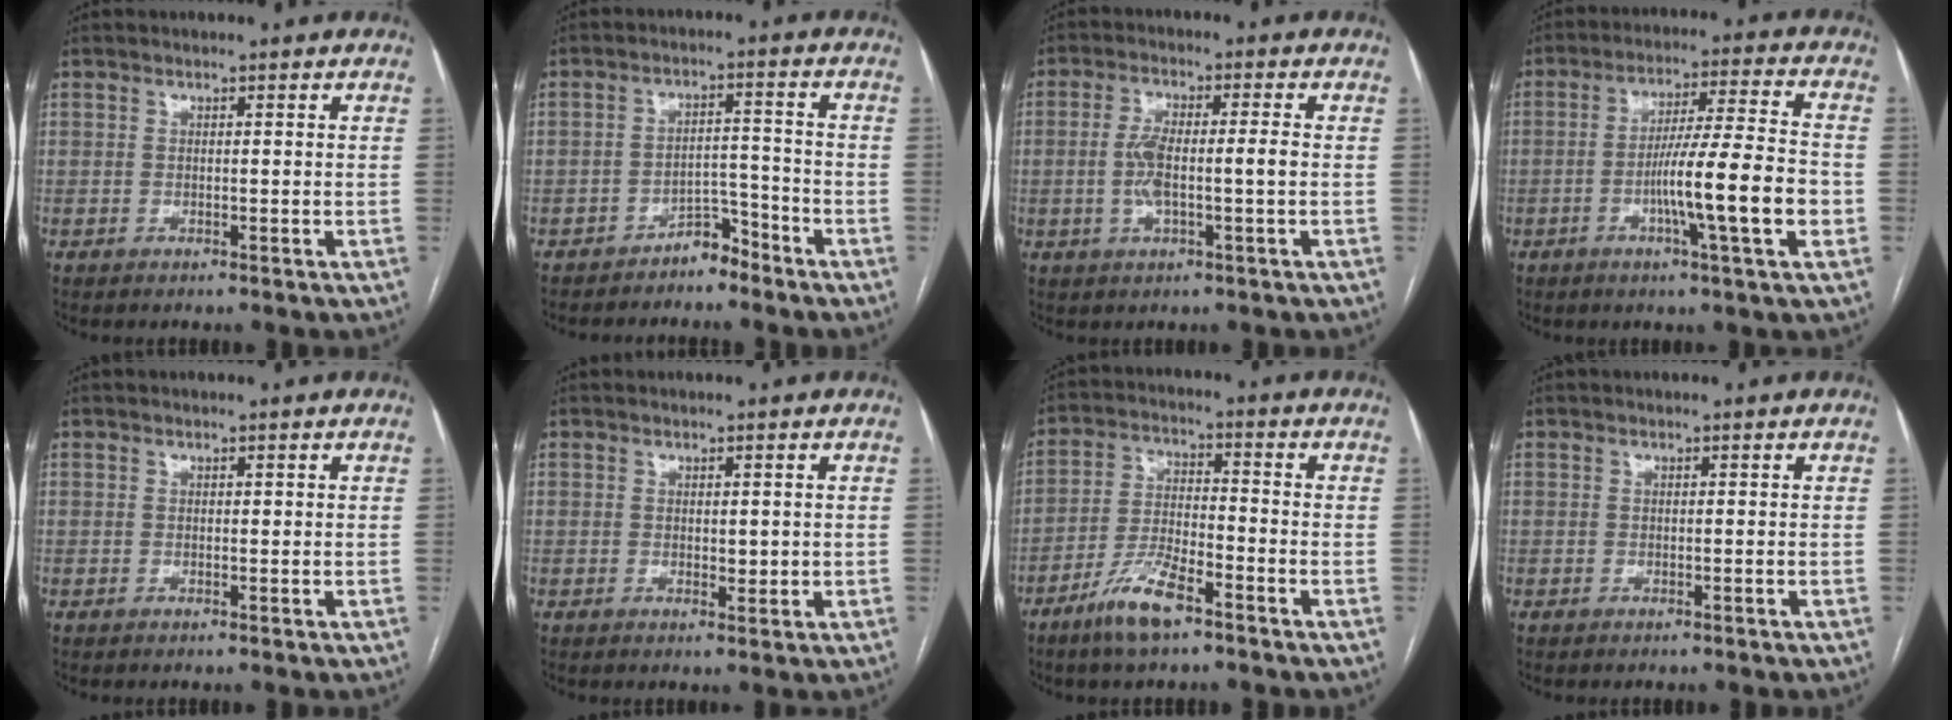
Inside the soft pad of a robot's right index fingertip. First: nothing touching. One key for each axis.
{"total": 4.0, "fx": -3.5, "fy": 1.5, "fz": 1.2, "tx": -0.010, "ty": 0.008, "tz": -0.059}
{"total": 6.3, "fx": -0.7, "fy": 1.1, "fz": 6.2, "tx": -0.128, "ty": 0.009, "tz": -0.013}
{"total": 12.6, "fx": -3.3, "fy": -0.3, "fz": 12.2, "tx": -0.200, "ty": 0.000, "tz": -0.058}
{"total": 0.0}
{"total": 1.7, "fx": 0.2, "fy": 0.8, "fz": 1.4, "tx": -0.018, "ty": -0.005, "tz": 0.005}
{"total": 8.2, "fx": -5.5, "fy": 1.5, "fz": 5.9, "tx": -0.122, "ty": -0.008, "tz": -0.106}
{"total": 0.0}